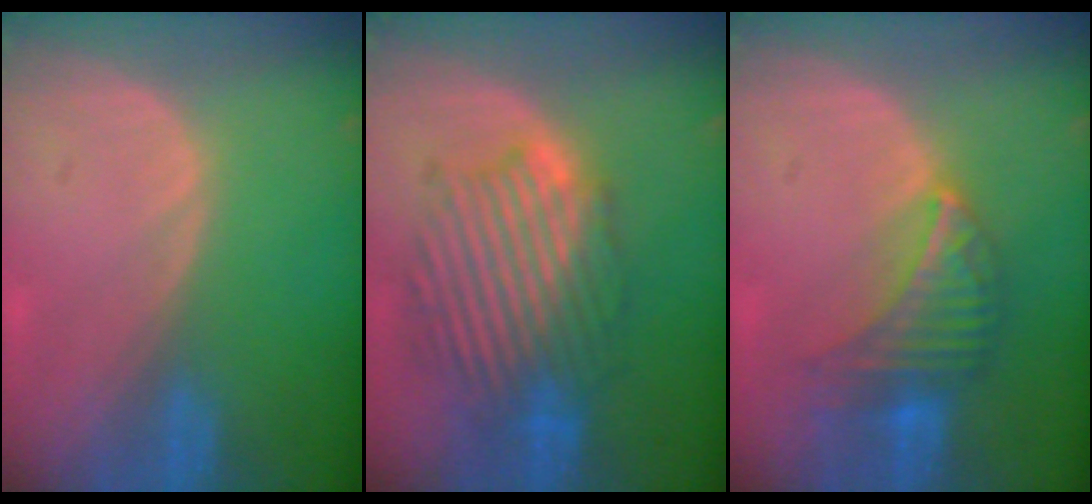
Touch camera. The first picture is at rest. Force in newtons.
{"total": 9.4, "press": 9.4, "slide": 0.2}
{"total": 6.8, "press": 6.6, "slide": 1.4}